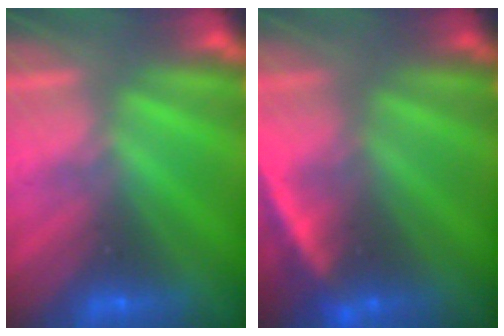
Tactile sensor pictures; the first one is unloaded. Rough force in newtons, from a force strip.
{"total": 2.2}